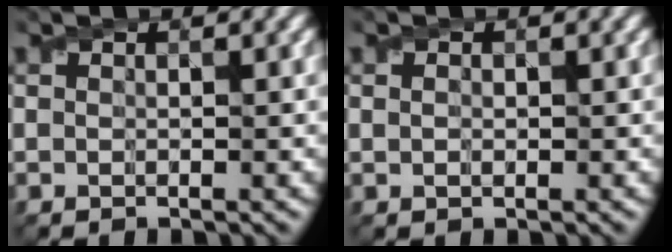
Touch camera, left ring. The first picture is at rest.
{"total": 0.7, "force": [0.1, 0.5, 0.5], "torque": [-0.010, 0.002, 0.002]}